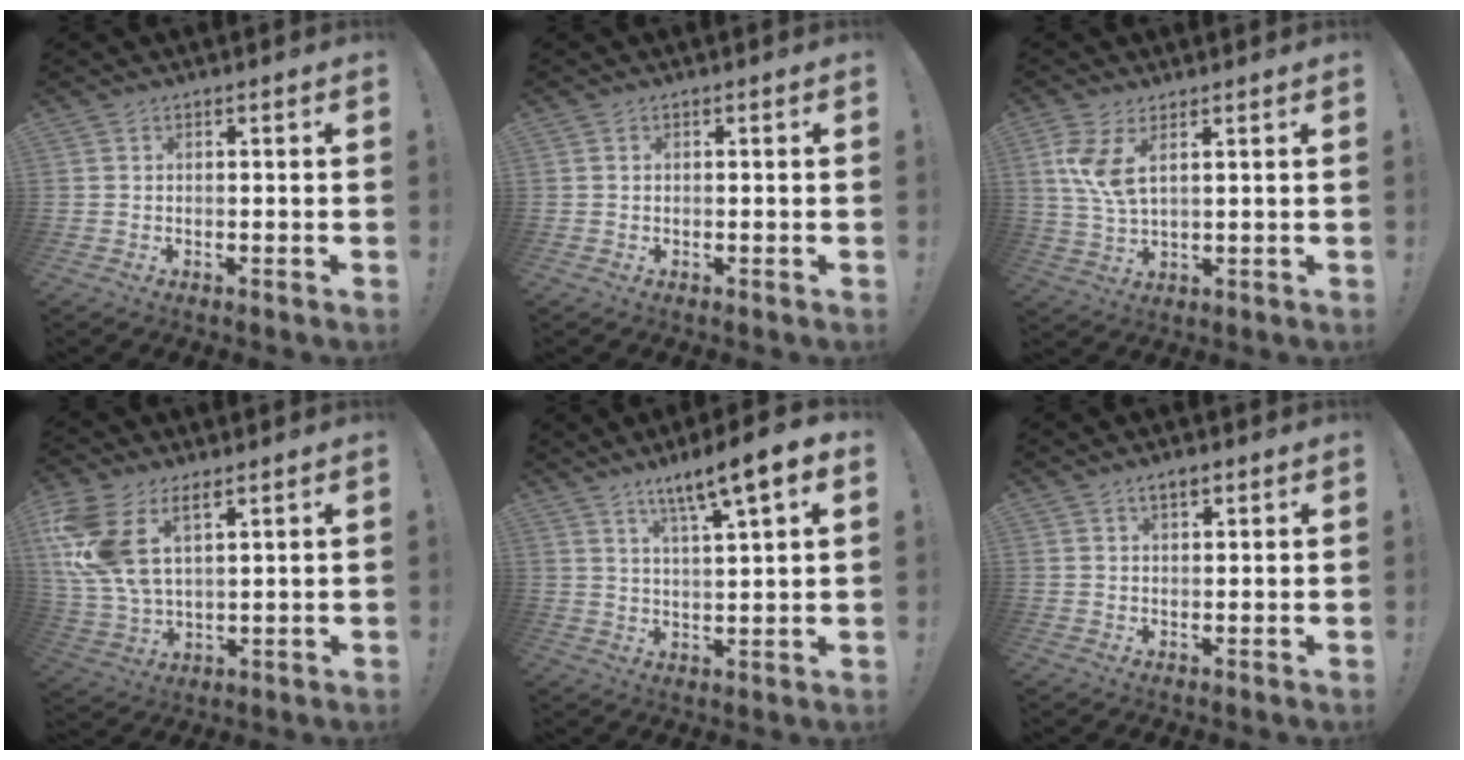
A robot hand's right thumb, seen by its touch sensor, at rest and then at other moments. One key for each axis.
{"total": 0.0}
{"total": 7.9, "fx": 3.6, "fy": 3.0, "fz": 6.4, "tx": -0.124, "ty": -0.022, "tz": 0.063}
{"total": 14.0, "fx": 7.2, "fy": 7.6, "fz": 9.2, "tx": -0.214, "ty": -0.029, "tz": 0.138}
{"total": 9.8, "fx": 6.5, "fy": 0.7, "fz": 7.2, "tx": -0.125, "ty": -0.035, "tz": 0.106}
{"total": 2.7, "fx": 1.7, "fy": 1.1, "fz": 1.8, "tx": -0.029, "ty": -0.003, "tz": 0.029}